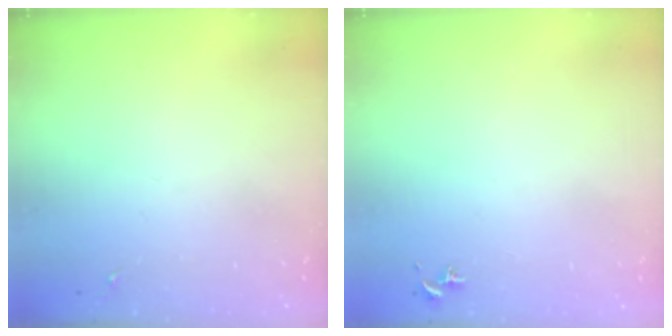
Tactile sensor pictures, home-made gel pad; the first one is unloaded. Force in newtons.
{"total": 0.7, "press": 0.5, "slide": 0.4}